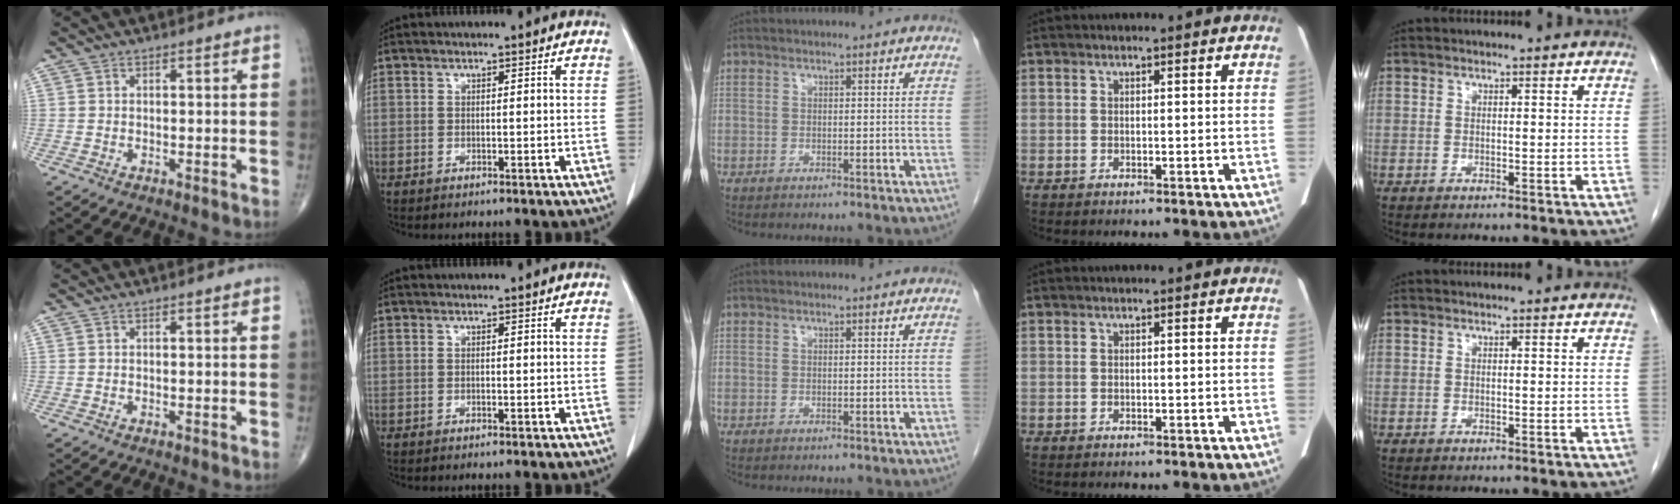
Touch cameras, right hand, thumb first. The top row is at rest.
{}